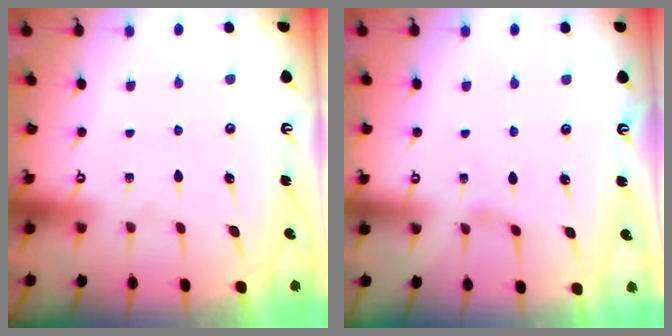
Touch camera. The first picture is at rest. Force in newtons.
{"total": 1.9, "press": 1.8, "slide": 0.5}